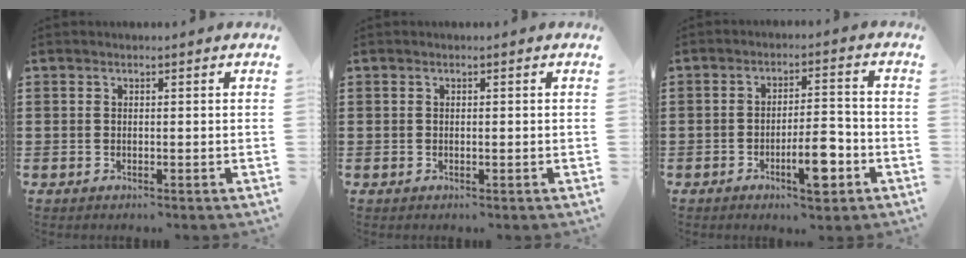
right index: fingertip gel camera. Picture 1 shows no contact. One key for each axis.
{"total": 0.0}
{"total": 7.2, "fx": -3.3, "fy": 2.1, "fz": 6.0, "tx": -0.100, "ty": 0.004, "tz": -0.055}